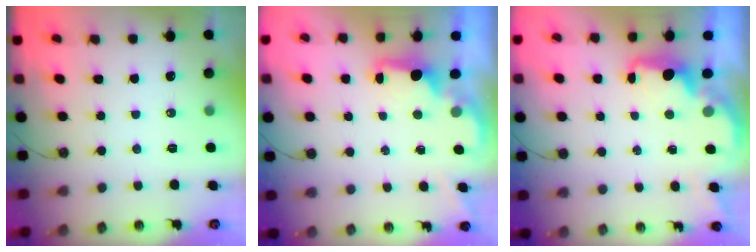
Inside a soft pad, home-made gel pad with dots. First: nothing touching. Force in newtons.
{"total": 1.7, "press": 1.5, "slide": 0.7}
{"total": 2.2, "press": 2.0, "slide": 0.8}